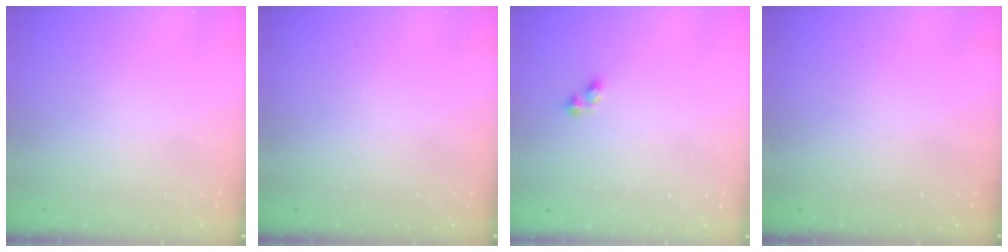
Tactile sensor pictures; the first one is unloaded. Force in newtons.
{"total": 0.0}
{"total": 2.4, "press": 2.4, "slide": 0.3}
{"total": 0.0}